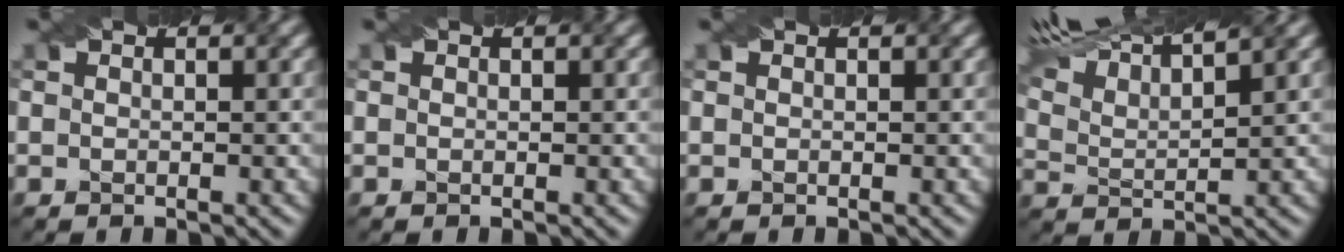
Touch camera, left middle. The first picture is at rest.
{"total": 0.0}
{"total": 0.0}
{"total": 9.7, "force": [8.7, 1.4, 4.1], "torque": [-0.102, 0.026, 0.127]}